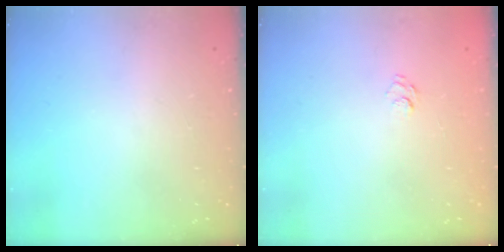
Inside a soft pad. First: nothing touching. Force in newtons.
{"total": 5.8, "press": 5.7, "slide": 1.1}